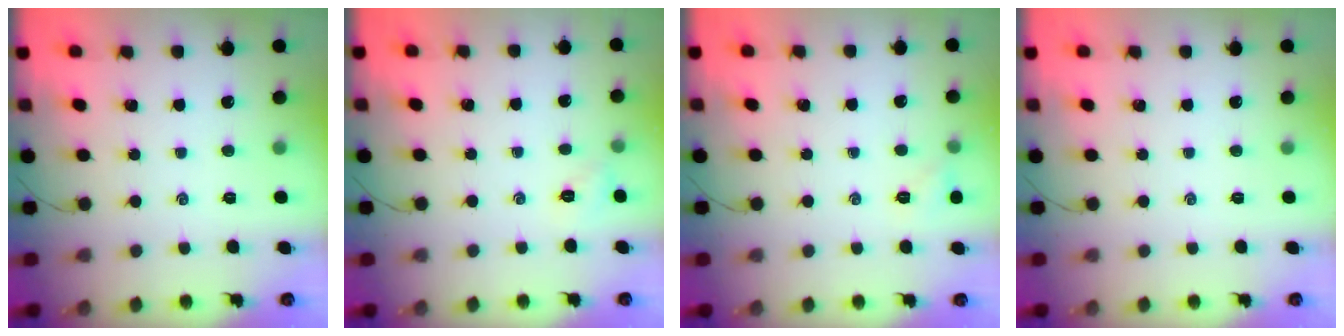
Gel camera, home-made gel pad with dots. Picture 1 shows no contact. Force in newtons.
{"total": 2.6, "press": 2.6, "slide": 0.6}
{"total": 4.9, "press": 4.7, "slide": 1.6}
{"total": 0.0}